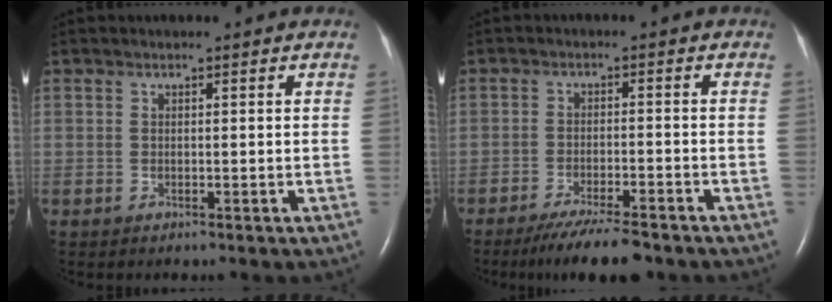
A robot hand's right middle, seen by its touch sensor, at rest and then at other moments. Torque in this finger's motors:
{"motor_torque": [0.31, -0.30, 0.13, 0.07]}